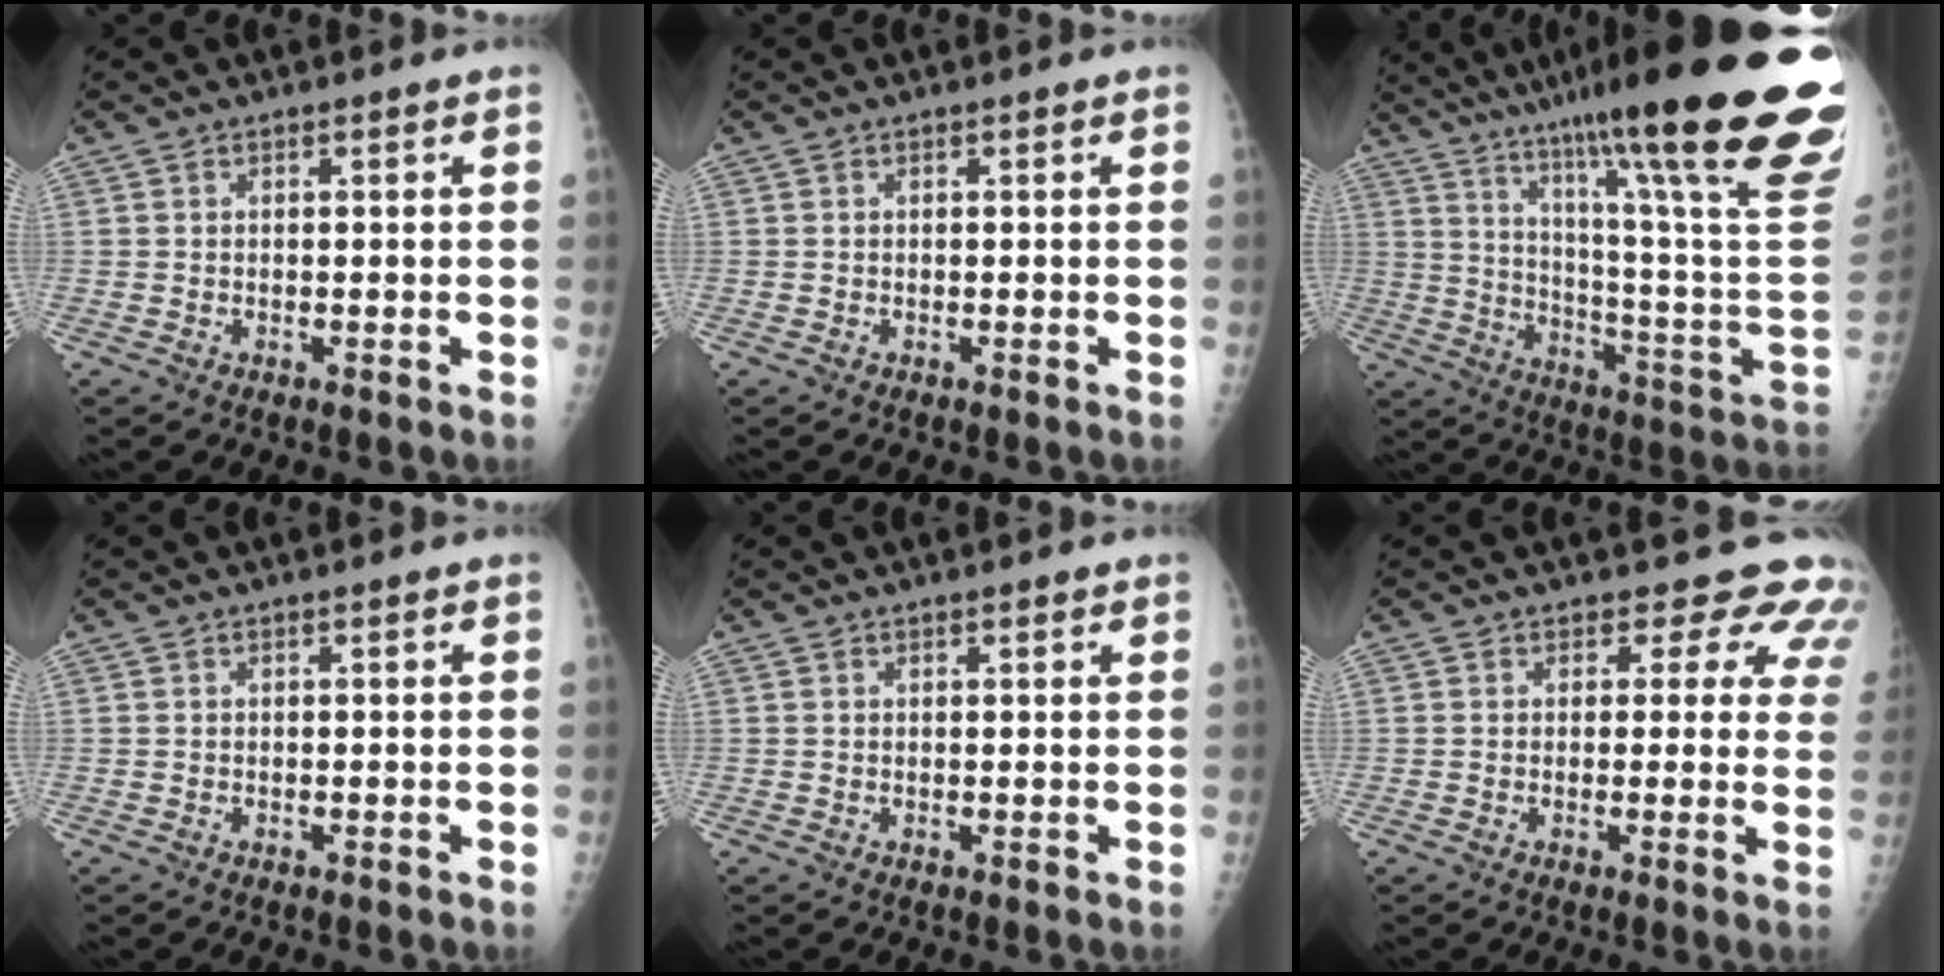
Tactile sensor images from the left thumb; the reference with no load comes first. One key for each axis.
{"total": 0.0}
{"total": 35.0, "fx": 22.3, "fy": 4.0, "fz": 26.7, "tx": -0.296, "ty": -0.084, "tz": 0.327}
{"total": 0.0}
{"total": 1.0, "fx": 0.7, "fy": 0.4, "fz": 0.6, "tx": -0.005, "ty": -0.002, "tz": 0.008}
{"total": 8.4, "fx": 6.9, "fy": 4.4, "fz": 1.8, "tx": 0.031, "ty": -0.029, "tz": 0.052}